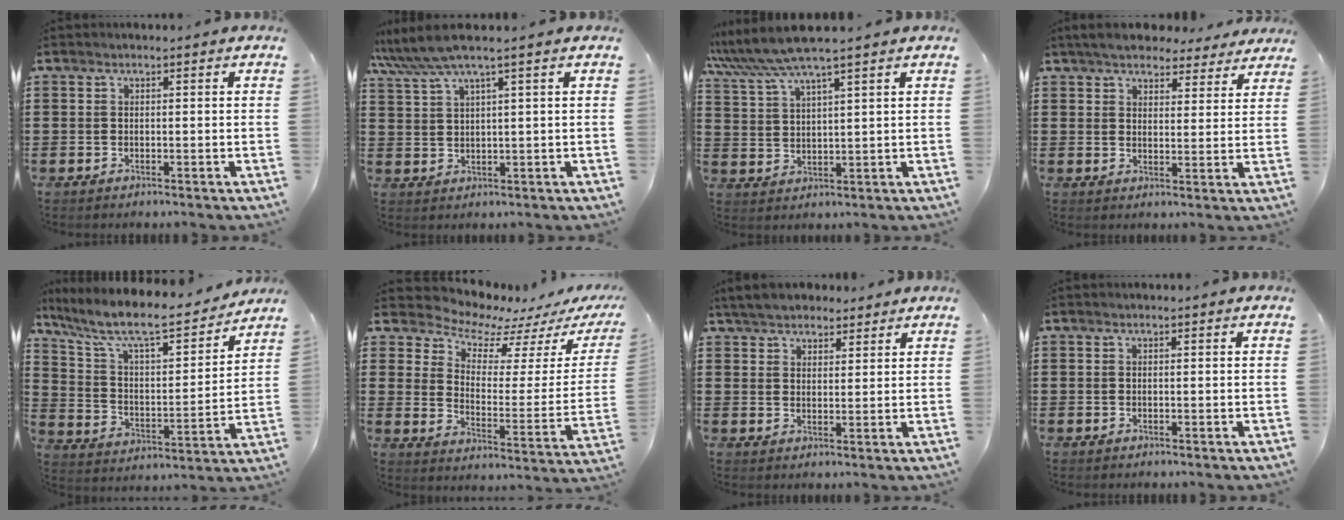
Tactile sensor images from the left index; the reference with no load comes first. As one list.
[{"total": 4.6, "force": [3.2, -0.2, 3.3], "torque": [-0.083, -0.007, 0.051]}, {"total": 6.3, "force": [5.1, -0.2, 3.6], "torque": [-0.087, -0.018, 0.089]}, {"total": 5.6, "force": [5.2, 1.3, 1.4], "torque": [-0.046, -0.012, 0.097]}, {"total": 9.1, "force": [7.6, 1.3, 4.9], "torque": [-0.128, -0.052, 0.125]}, {"total": 5.5, "force": [5.1, 1.7, 0.9], "torque": [-0.048, -0.051, 0.084]}, {"total": 4.7, "force": [4.2, 1.6, 1.2], "torque": [-0.037, 0.001, 0.080]}, {"total": 0.0}]